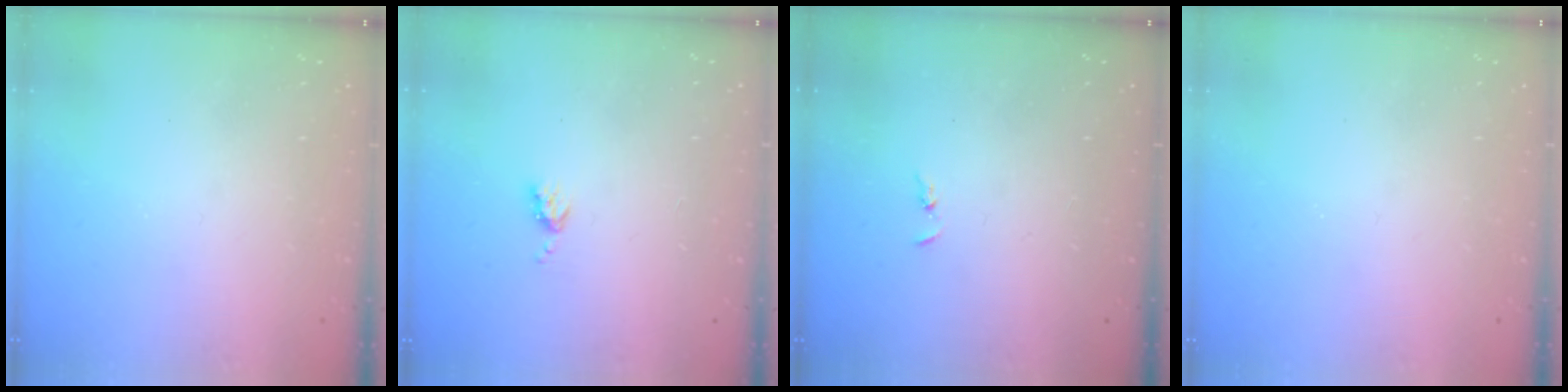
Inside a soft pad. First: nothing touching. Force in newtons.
{"total": 3.9, "press": 3.9, "slide": 0.5}
{"total": 1.3, "press": 1.2, "slide": 0.3}
{"total": 0.0}